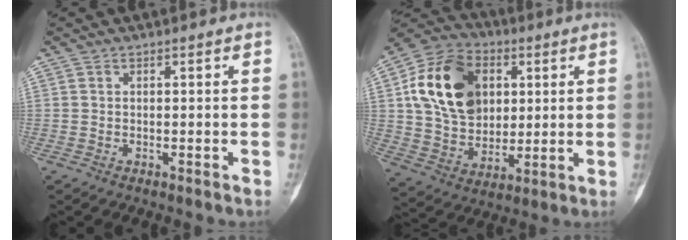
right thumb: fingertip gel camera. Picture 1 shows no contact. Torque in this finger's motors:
{"motor_torque": [-0.46, 2.35, 0.61, -0.27, 0.18]}